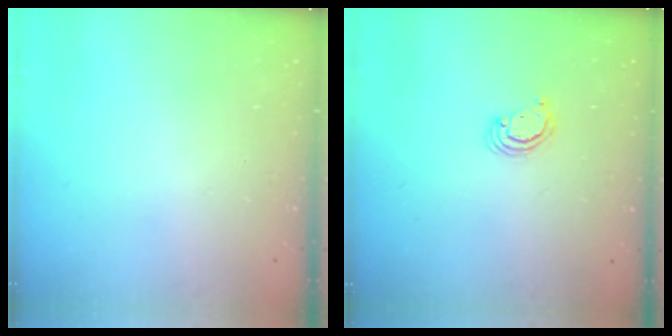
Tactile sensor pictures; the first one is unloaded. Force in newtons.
{"total": 2.3, "press": 2.3, "slide": 0.2}